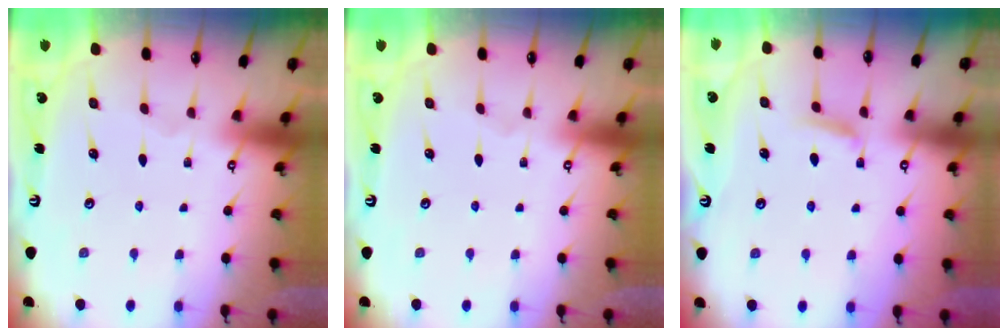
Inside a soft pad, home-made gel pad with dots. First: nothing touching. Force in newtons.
{"total": 0.0}
{"total": 5.0, "press": 4.9, "slide": 0.8}